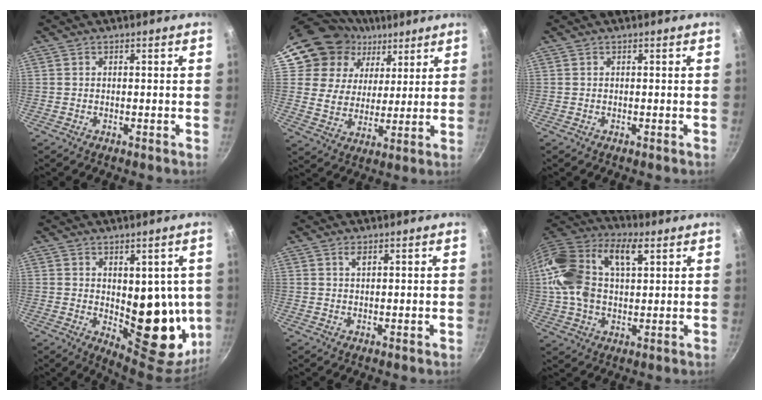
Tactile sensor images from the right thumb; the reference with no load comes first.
{"total": 16.5, "force": [9.0, 12.8, 5.4], "torque": [-0.088, -0.019, 0.161]}
{"total": 0.0}
{"total": 17.3, "force": [0.1, 9.2, 14.7], "torque": [-0.128, -0.033, 0.020]}
{"total": 1.5, "force": [0.8, 0.6, 1.1], "torque": [-0.016, -0.002, 0.015]}
{"total": 20.0, "force": [5.2, 11.8, 15.3], "torque": [-0.299, 0.017, 0.079]}